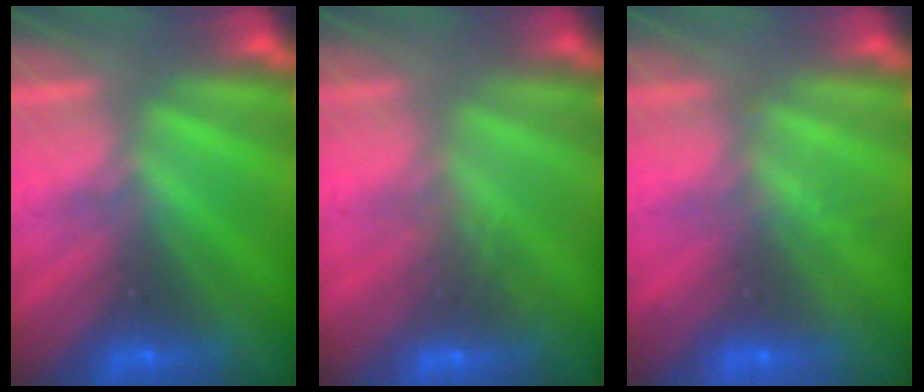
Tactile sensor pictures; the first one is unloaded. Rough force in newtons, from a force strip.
{"total": 2.6}
{"total": 2.0}